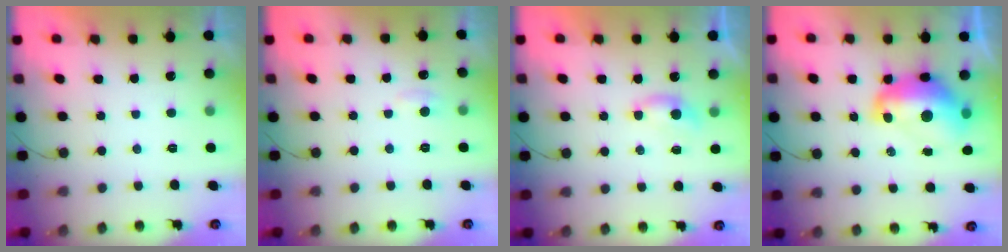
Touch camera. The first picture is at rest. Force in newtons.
{"total": 4.4, "press": 4.4, "slide": 0.5}
{"total": 4.6, "press": 4.6, "slide": 0.5}
{"total": 14.4, "press": 14.4, "slide": 1.2}